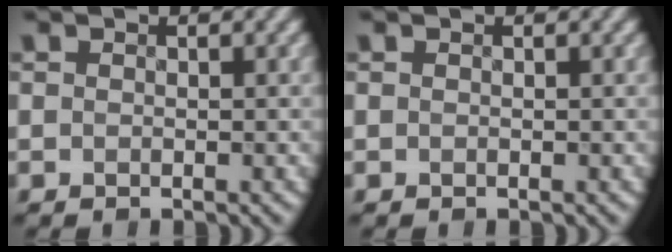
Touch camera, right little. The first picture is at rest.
{"total": 0.0}